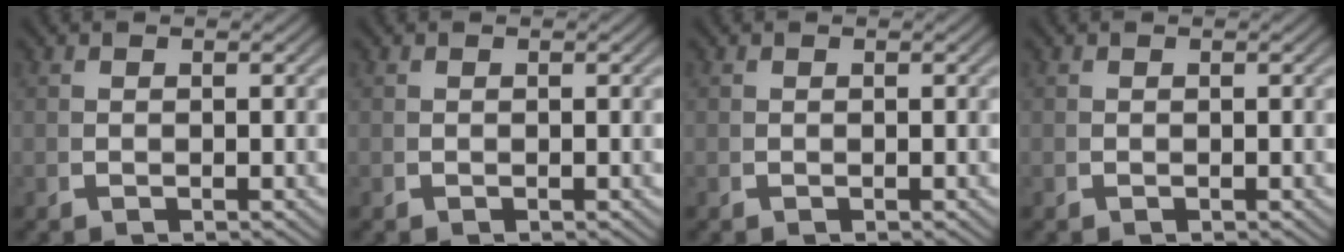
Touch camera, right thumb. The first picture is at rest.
{"total": 0.0}
{"total": 0.0}
{"total": 0.0}